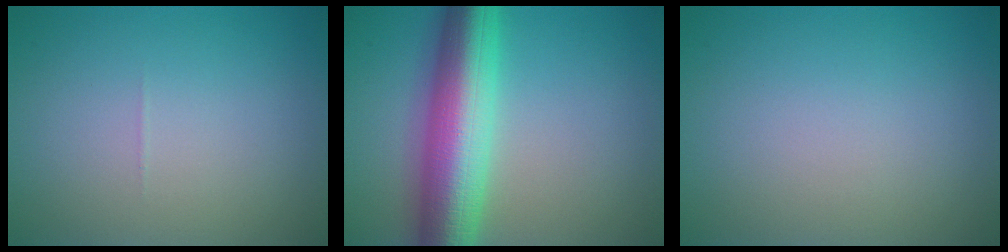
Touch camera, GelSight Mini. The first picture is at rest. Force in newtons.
{"total": 10.1, "press": 10.1, "slide": 0.2}
{"total": 0.0}